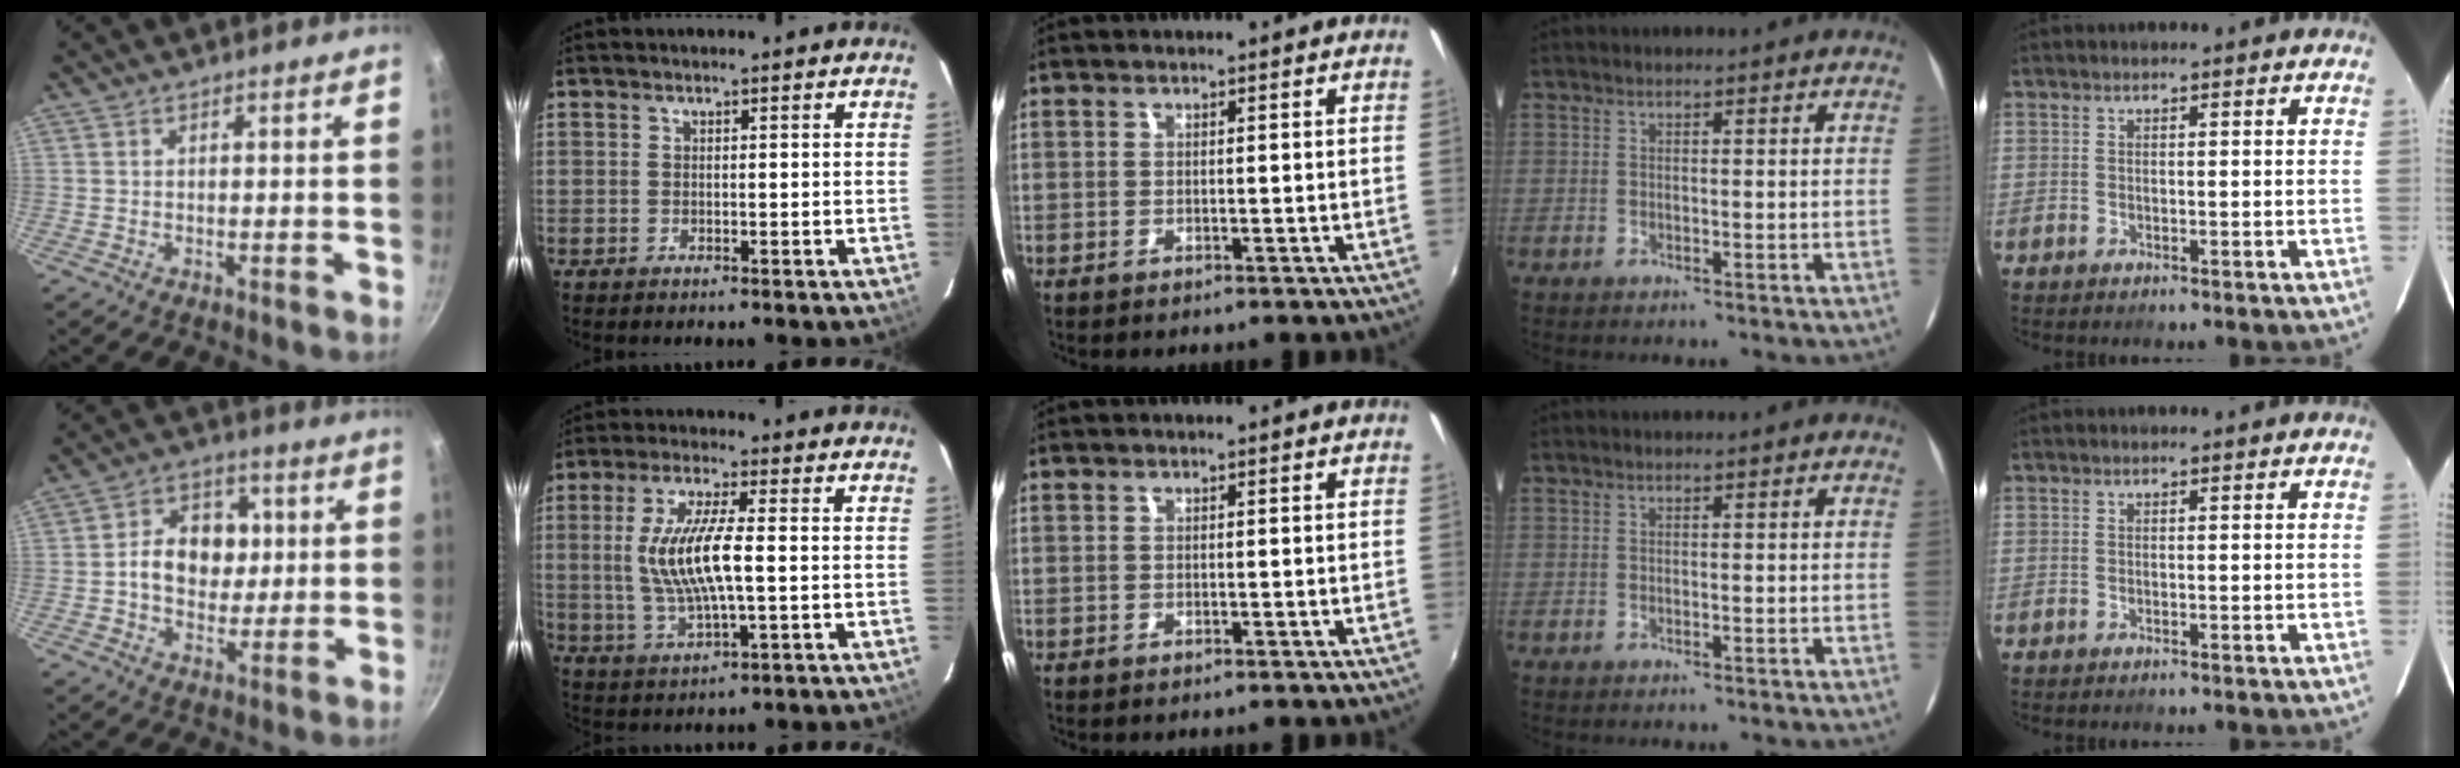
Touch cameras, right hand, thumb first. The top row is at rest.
{"thumb": {"total": 11.4, "force": [0.8, 8.9, 7.0], "torque": [-0.077, 0.009, 0.002]}, "index": {"total": 11.5, "force": [0.0, 2.9, 11.1], "torque": [-0.219, -0.004, 0.007]}}